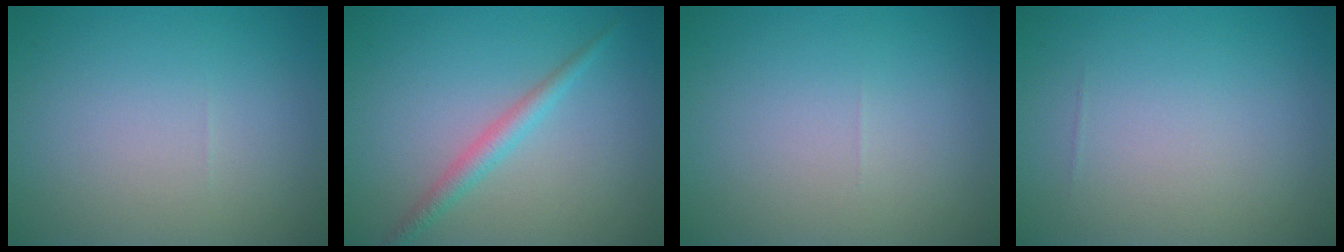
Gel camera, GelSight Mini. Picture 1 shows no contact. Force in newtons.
{"total": 2.0, "press": 2.0, "slide": 0.1}
{"total": 0.0}
{"total": 0.0}